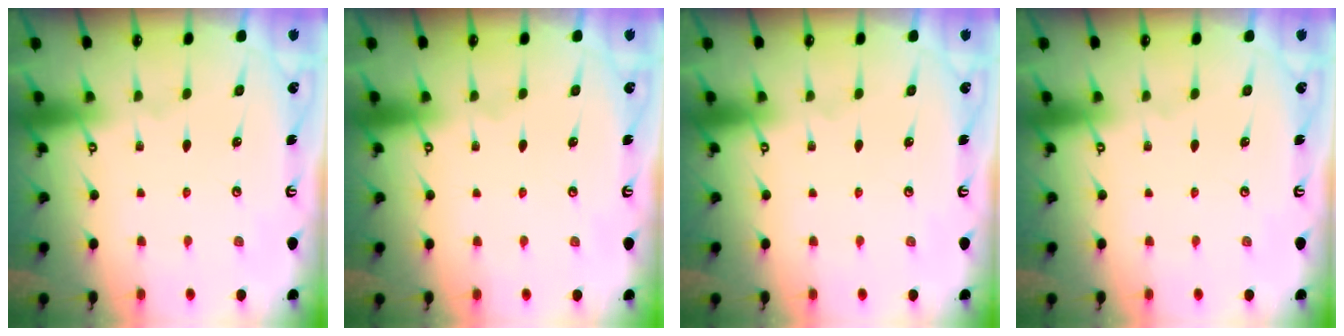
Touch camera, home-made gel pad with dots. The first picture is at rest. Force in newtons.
{"total": 0.0}
{"total": 0.0}
{"total": 0.0}